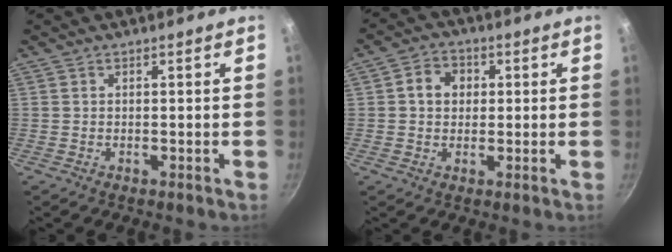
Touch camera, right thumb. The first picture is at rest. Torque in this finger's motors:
{"motor_torque": [-0.16, 0.27, 0.16, -0.03, 0.04]}